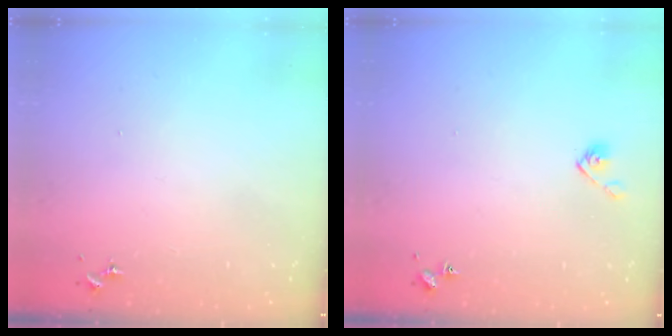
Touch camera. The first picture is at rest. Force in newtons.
{"total": 5.2, "press": 5.1, "slide": 0.6}